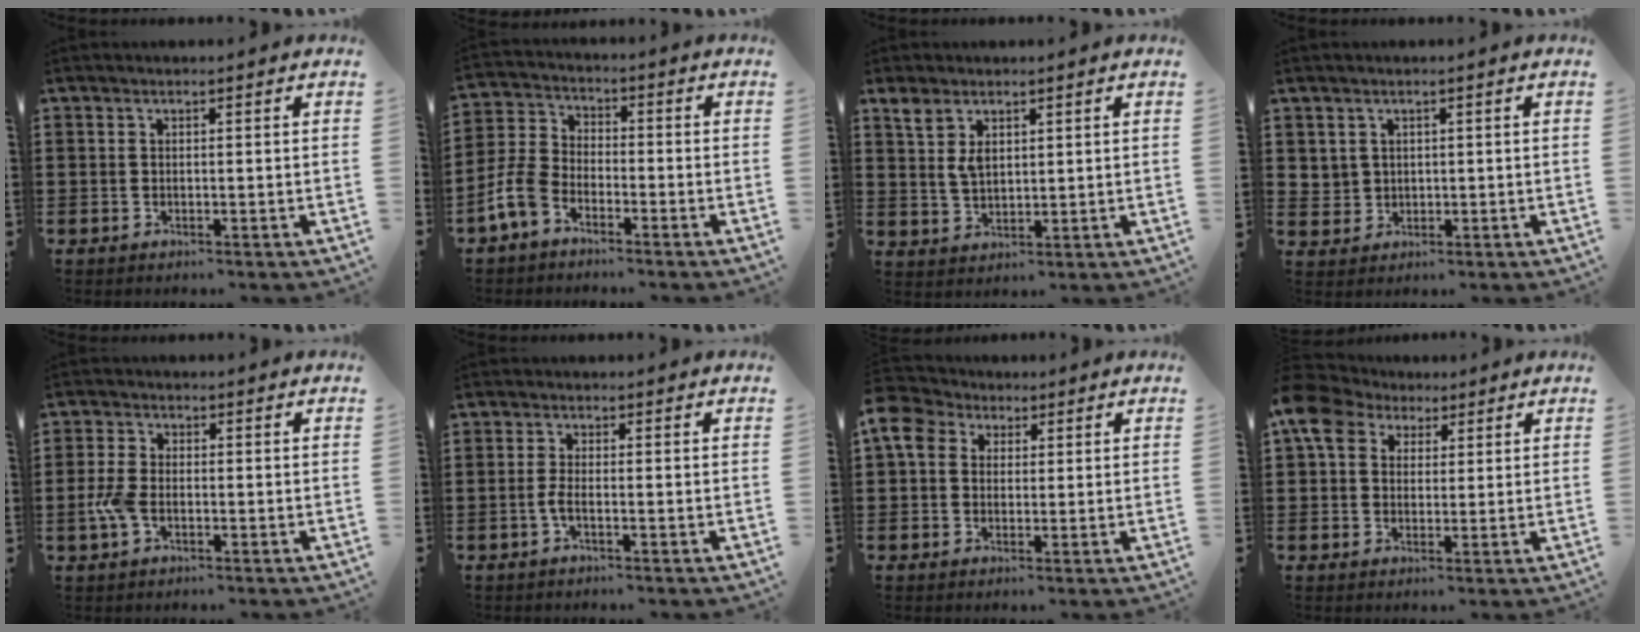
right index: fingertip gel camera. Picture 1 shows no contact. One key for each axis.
{"total": 5.9, "fx": -4.0, "fy": 3.0, "fz": 3.1, "tx": -0.099, "ty": 0.000, "tz": -0.089}
{"total": 4.1, "fx": 2.1, "fy": 2.2, "fz": 2.7, "tx": -0.061, "ty": 0.008, "tz": 0.038}
{"total": 2.1, "fx": 0.9, "fy": 1.9, "fz": 0.3, "tx": -0.016, "ty": 0.009, "tz": 0.017}
{"total": 4.3, "fx": -1.4, "fy": 2.4, "fz": 3.3, "tx": -0.086, "ty": -0.006, "tz": -0.030}
{"total": 0.7, "fx": -0.4, "fy": 0.1, "fz": 0.6, "tx": -0.013, "ty": -0.004, "tz": -0.006}
{"total": 5.8, "fx": 1.5, "fy": 5.0, "fz": 2.5, "tx": -0.082, "ty": 0.012, "tz": 0.024}
{"total": 7.6, "fx": 3.4, "fy": 6.1, "fz": 3.1, "tx": -0.102, "ty": 0.008, "tz": 0.062}